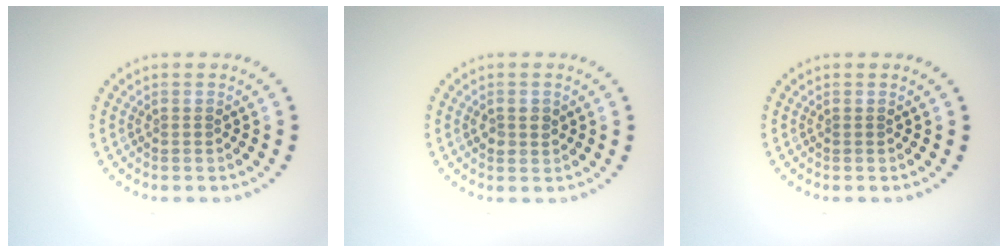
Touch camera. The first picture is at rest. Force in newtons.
{"total": 1.5, "press": 1.5, "slide": 0.2}
{"total": 0.0}